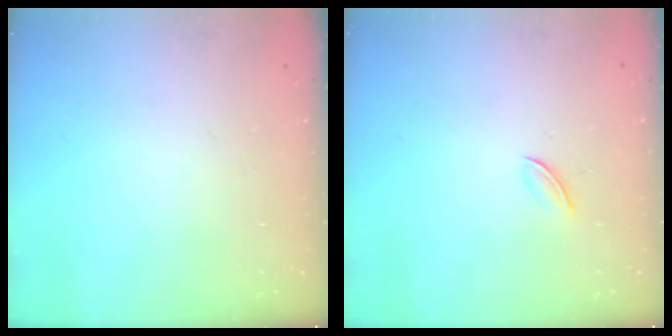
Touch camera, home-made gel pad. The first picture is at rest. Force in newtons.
{"total": 2.3, "press": 2.2, "slide": 0.7}